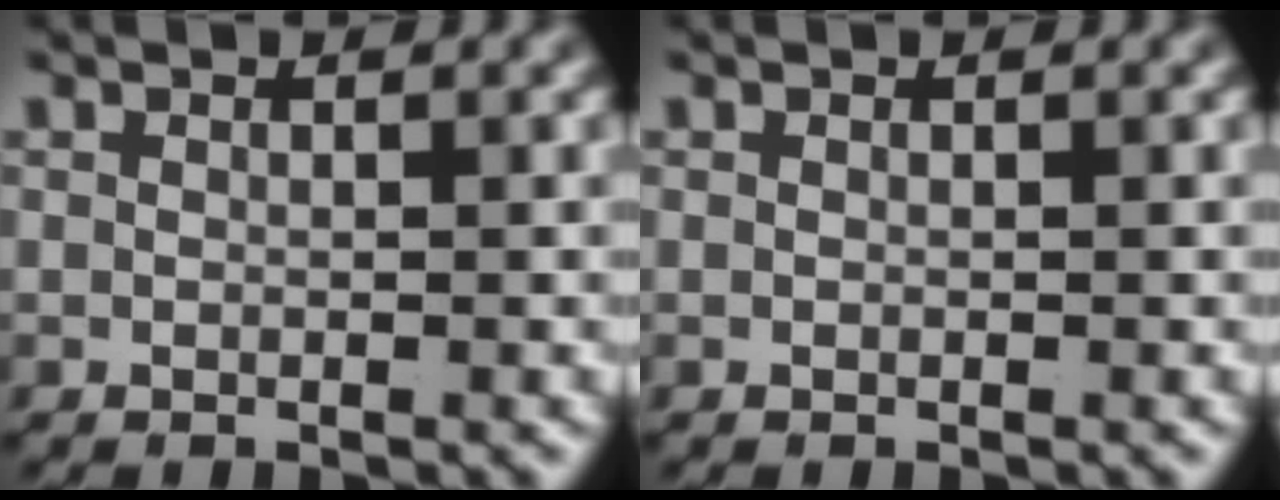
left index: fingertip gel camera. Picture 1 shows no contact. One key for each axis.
{"total": 0.0}